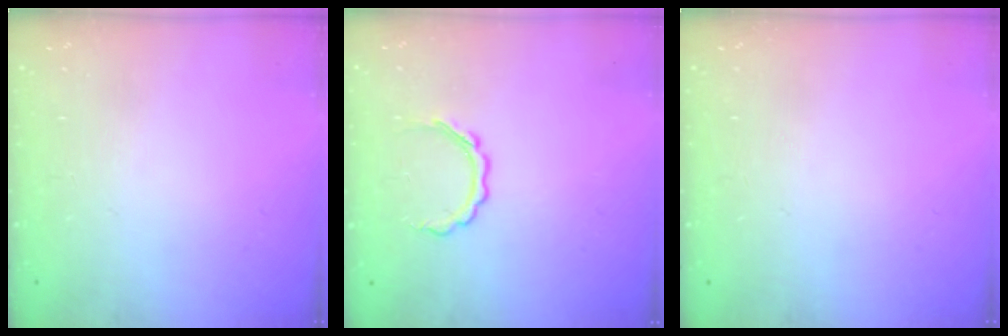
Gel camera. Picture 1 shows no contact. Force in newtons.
{"total": 4.9, "press": 4.8, "slide": 1.3}
{"total": 0.0}